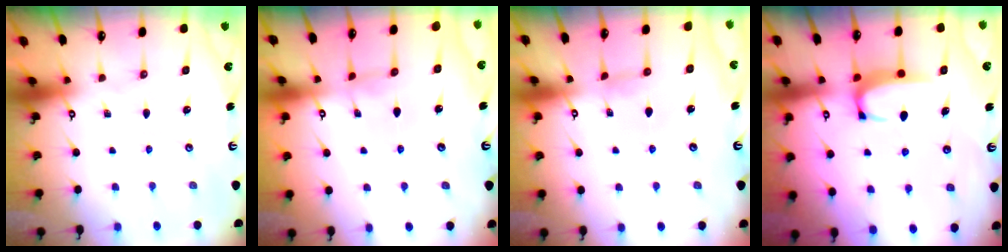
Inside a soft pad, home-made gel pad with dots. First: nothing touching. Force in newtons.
{"total": 1.8, "press": 1.8, "slide": 0.3}
{"total": 0.9, "press": 0.5, "slide": 0.7}
{"total": 1.8, "press": 1.7, "slide": 0.5}